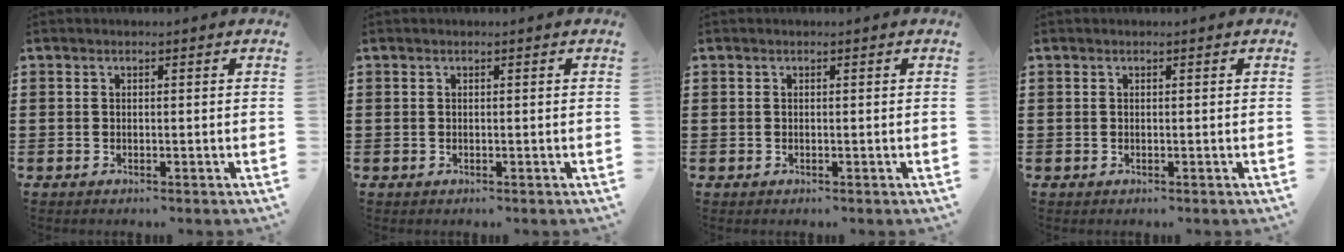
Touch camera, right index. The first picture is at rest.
{"total": 0.0}
{"total": 0.0}
{"total": 0.0}